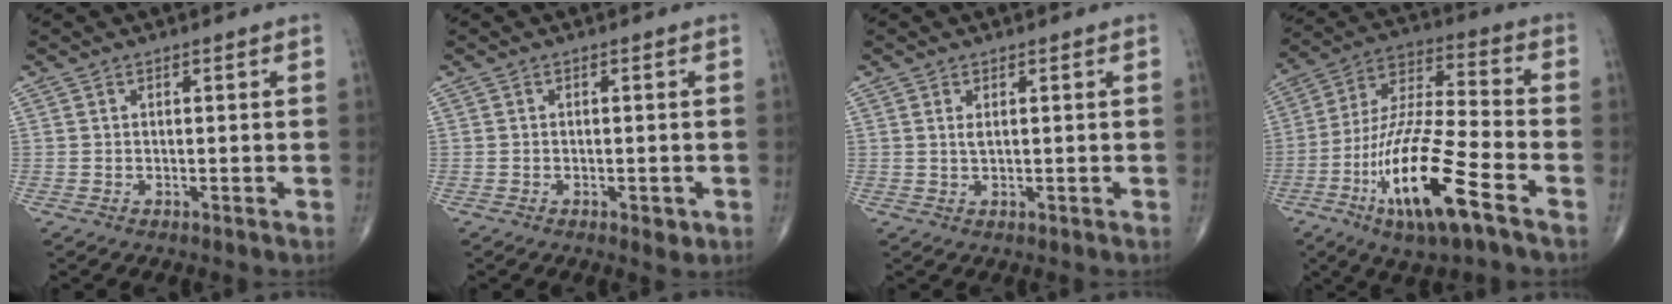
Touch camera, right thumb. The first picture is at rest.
{"total": 2.0, "force": [-0.8, 0.9, 1.6], "torque": [-0.017, -0.001, -0.009]}
{"total": 1.2, "force": [0.5, 0.4, 1.1], "torque": [-0.023, -0.004, 0.011]}
{"total": 19.8, "force": [-9.3, 4.5, 16.9], "torque": [-0.349, 0.037, -0.167]}